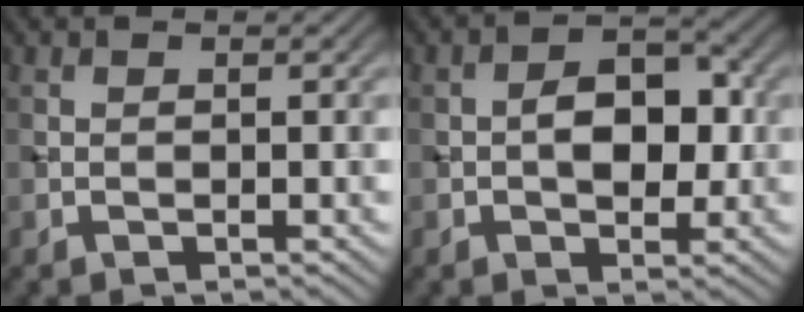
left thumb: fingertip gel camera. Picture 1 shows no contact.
{"total": 5.3, "force": [-0.3, 3.3, 4.1], "torque": [-0.056, 0.002, -0.007]}